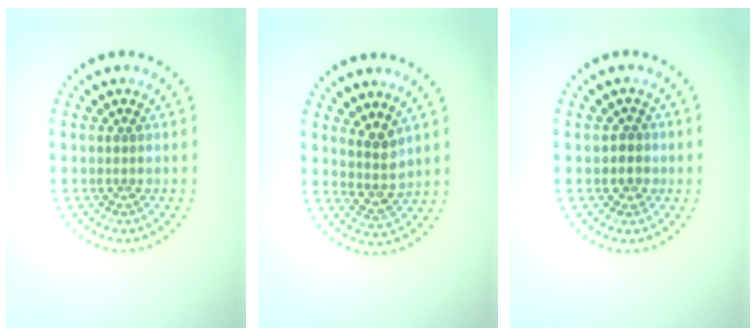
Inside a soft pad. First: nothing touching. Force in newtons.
{"total": 2.2, "press": 1.9, "slide": 1.2}
{"total": 1.2, "press": 1.0, "slide": 0.7}